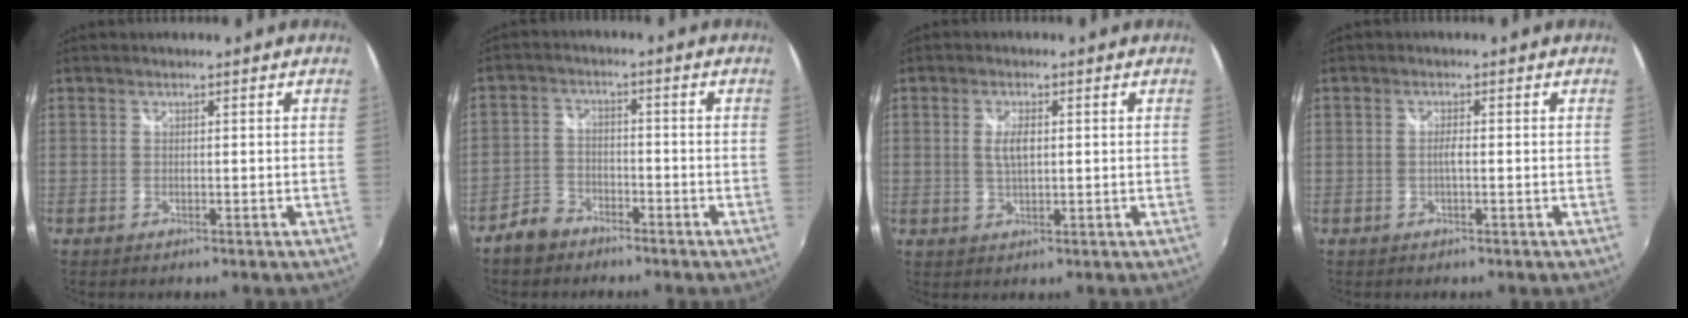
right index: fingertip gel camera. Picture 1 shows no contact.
{"total": 5.5, "force": [-4.3, 3.2, 1.4], "torque": [-0.043, 0.012, -0.079]}
{"total": 3.4, "force": [0.4, 1.2, 3.1], "torque": [-0.059, -0.003, 0.008]}
{"total": 1.3, "force": [-0.3, 0.1, 1.3], "torque": [-0.024, 0.001, -0.008]}